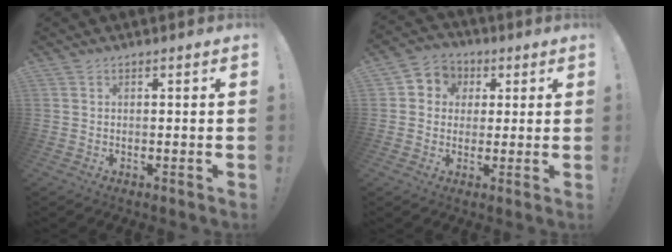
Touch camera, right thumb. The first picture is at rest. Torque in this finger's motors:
{"motor_torque": [0.55, 0.45, 0.14, -0.06, 0.04]}